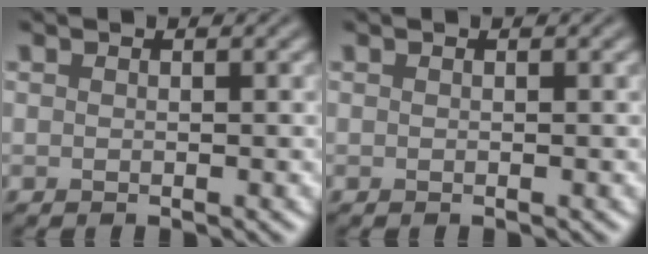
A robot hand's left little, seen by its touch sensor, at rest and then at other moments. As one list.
[{"total": 0.0}]